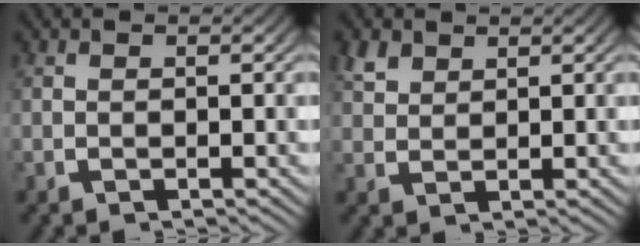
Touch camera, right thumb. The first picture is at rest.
{"total": 2.3, "force": [1.9, 1.1, 0.8], "torque": [-0.015, 0.000, 0.042]}